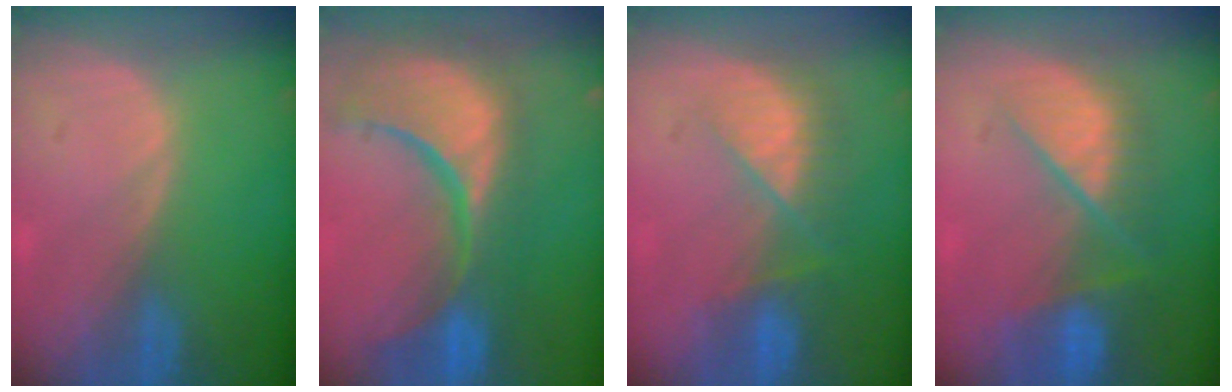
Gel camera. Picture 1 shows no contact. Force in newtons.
{"total": 15.4, "press": 12.2, "slide": 9.4}
{"total": 7.5, "press": 6.8, "slide": 3.3}
{"total": 9.6, "press": 8.2, "slide": 5.1}